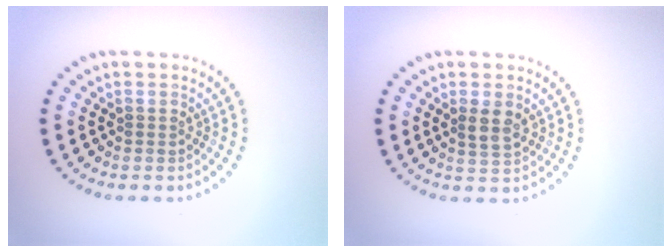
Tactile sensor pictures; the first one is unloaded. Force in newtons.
{"total": 1.9, "press": 1.8, "slide": 0.7}